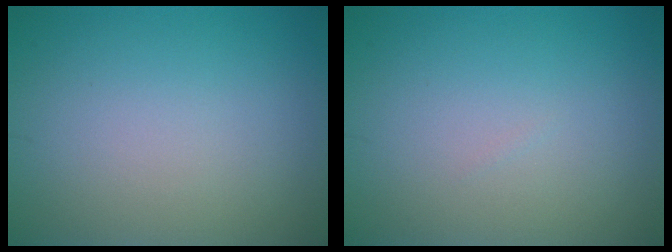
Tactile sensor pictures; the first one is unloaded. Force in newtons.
{"total": 0.0}